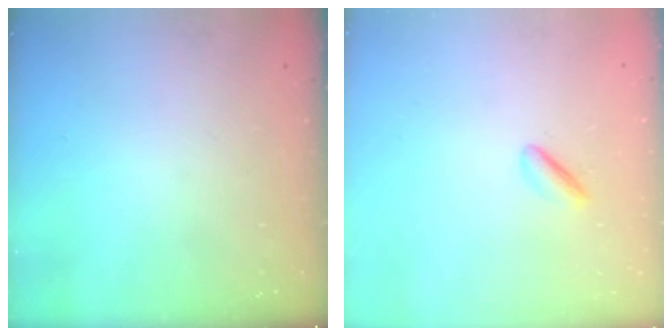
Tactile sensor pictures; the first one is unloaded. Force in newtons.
{"total": 1.8, "press": 1.7, "slide": 0.6}